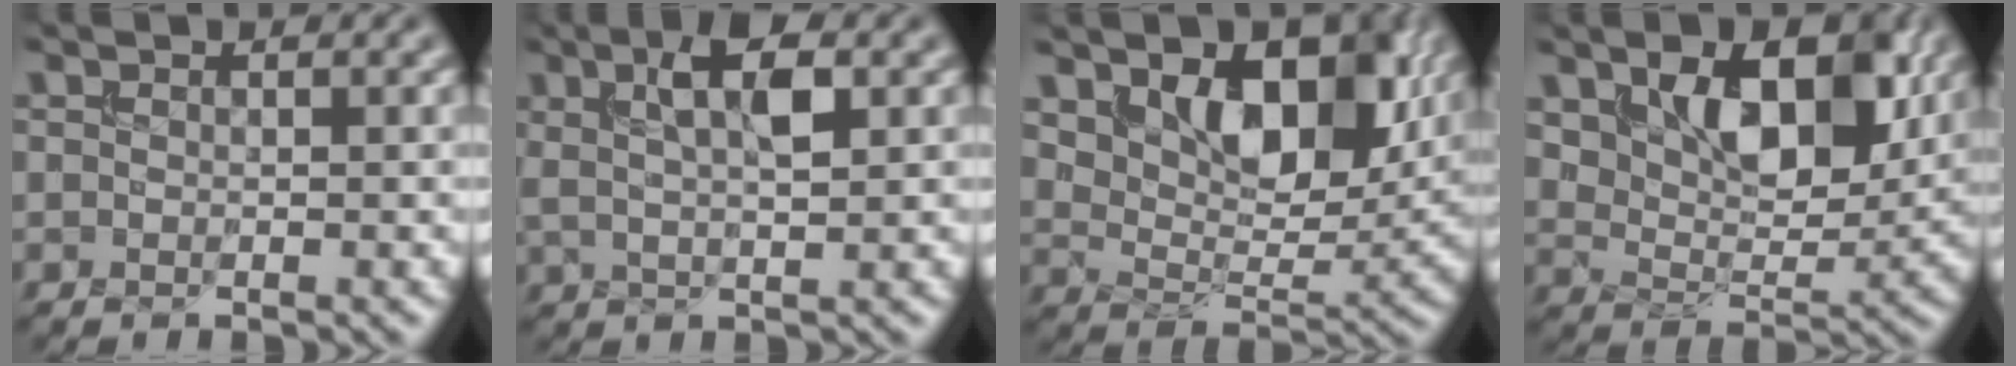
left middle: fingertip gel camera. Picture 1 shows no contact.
{"total": 4.3, "force": [1.3, 1.3, 3.9], "torque": [-0.069, 0.007, 0.025]}
{"total": 8.8, "force": [3.8, 5.1, 6.2], "torque": [-0.100, -0.014, 0.061]}
{"total": 8.7, "force": [3.5, 4.8, 6.3], "torque": [-0.106, -0.009, 0.057]}